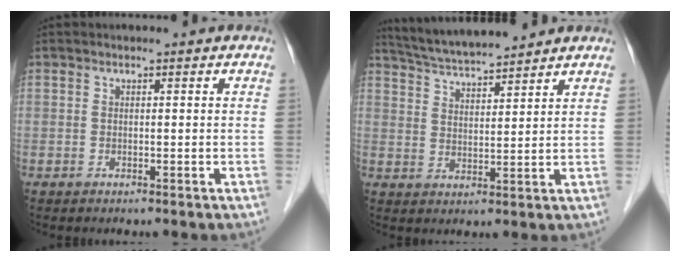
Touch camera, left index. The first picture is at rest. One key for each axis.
{"total": 9.7, "fx": 9.1, "fy": 0.2, "fz": 3.5, "tx": -0.069, "ty": 0.023, "tz": 0.156}